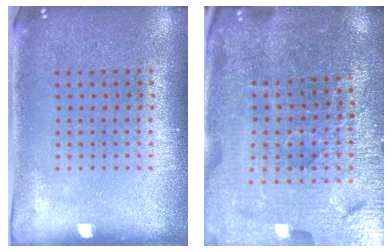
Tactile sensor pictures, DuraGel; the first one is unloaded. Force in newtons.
{"total": 4.8, "press": 4.6, "slide": 1.3}